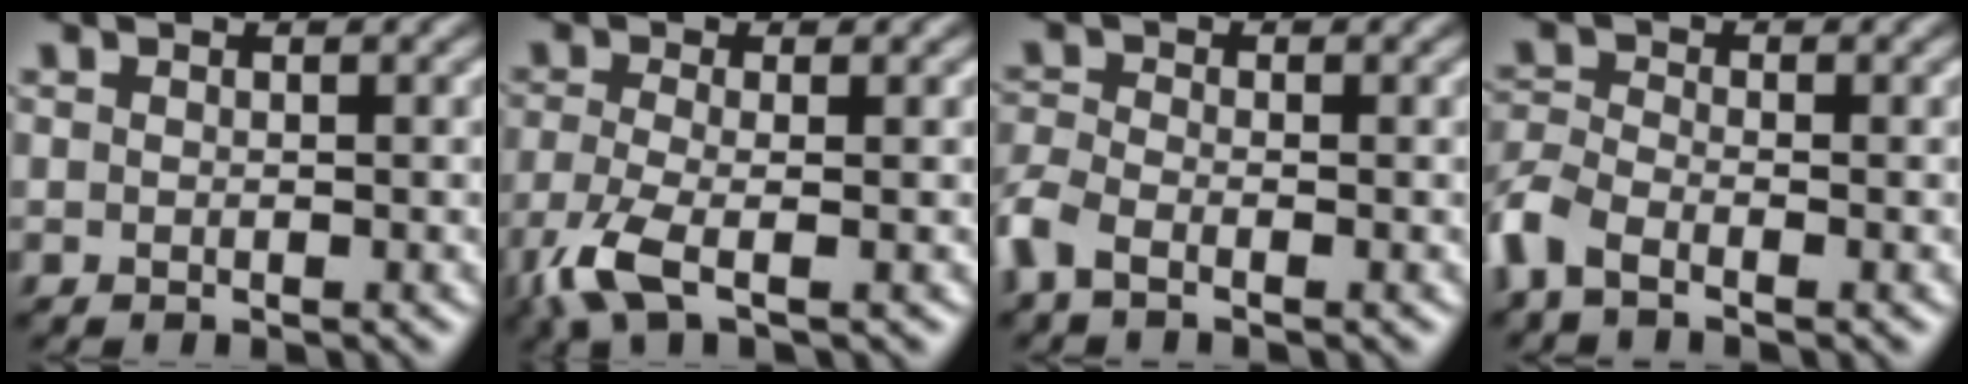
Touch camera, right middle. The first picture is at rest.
{"total": 4.3, "force": [-2.3, 1.2, 3.4], "torque": [-0.089, -0.015, -0.056]}
{"total": 2.9, "force": [-1.8, 1.3, 1.9], "torque": [-0.050, -0.005, -0.054]}
{"total": 3.9, "force": [-2.5, 1.8, 2.4], "torque": [-0.065, -0.007, -0.069]}